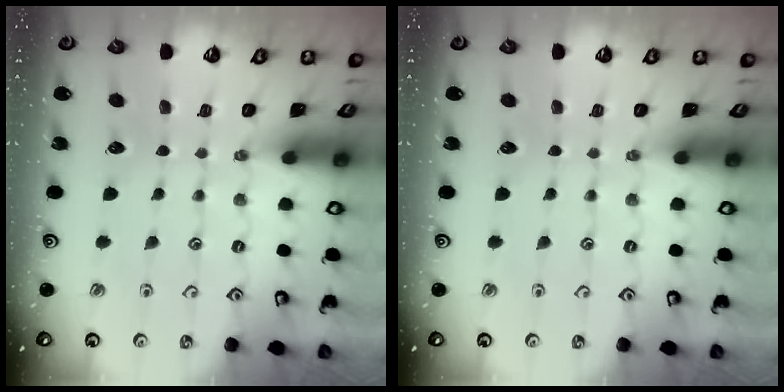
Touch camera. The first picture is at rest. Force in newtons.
{"total": 0.0}